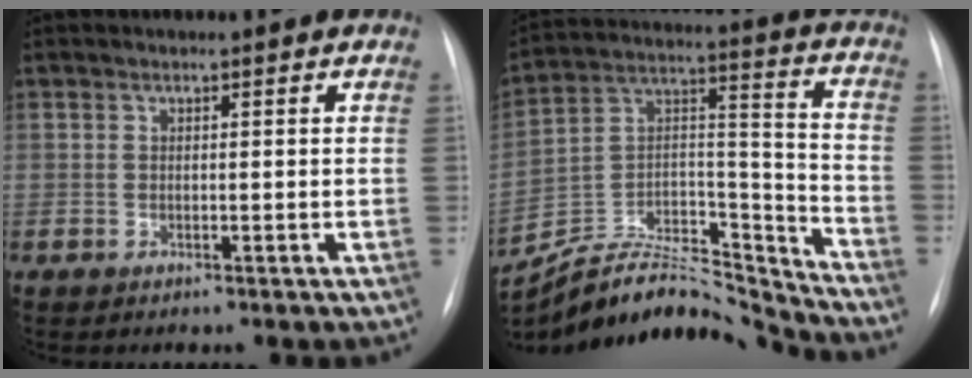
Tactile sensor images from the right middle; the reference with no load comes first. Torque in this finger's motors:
{"motor_torque": [-0.16, -0.39, 0.03, 0.00]}